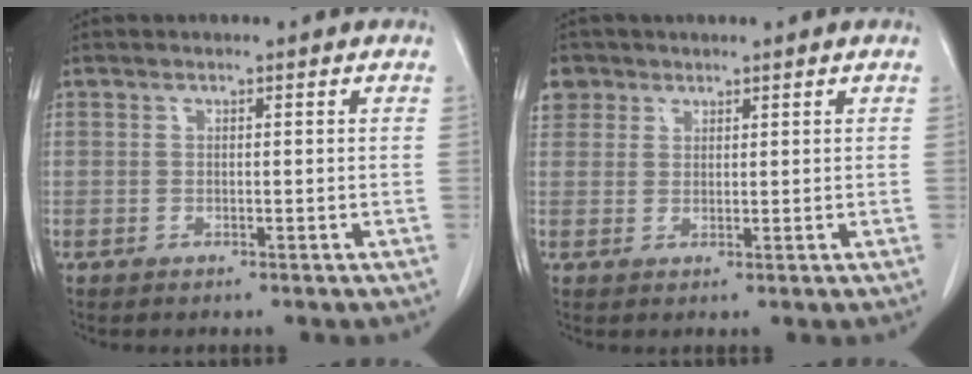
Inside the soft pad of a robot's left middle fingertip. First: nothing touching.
{"total": 4.0, "force": [2.4, 3.2, 0.4], "torque": [-0.002, 0.013, 0.046]}